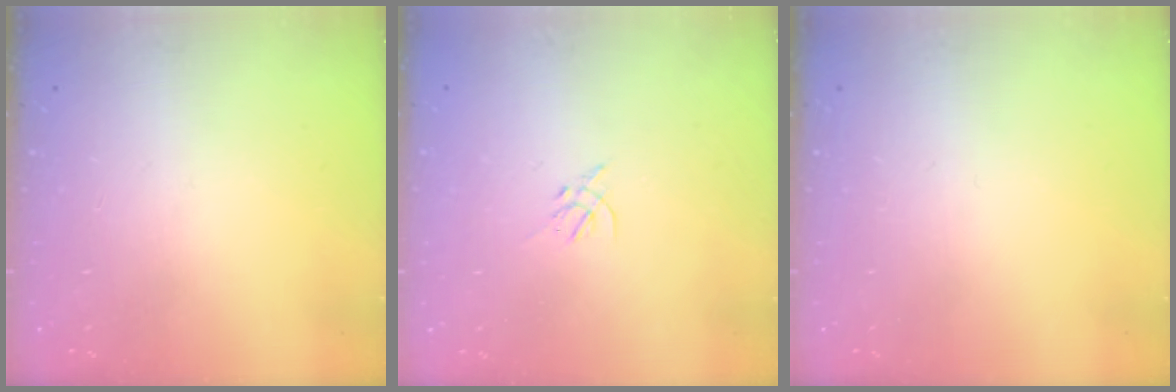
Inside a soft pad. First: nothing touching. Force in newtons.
{"total": 1.4, "press": 1.3, "slide": 0.5}
{"total": 0.0}